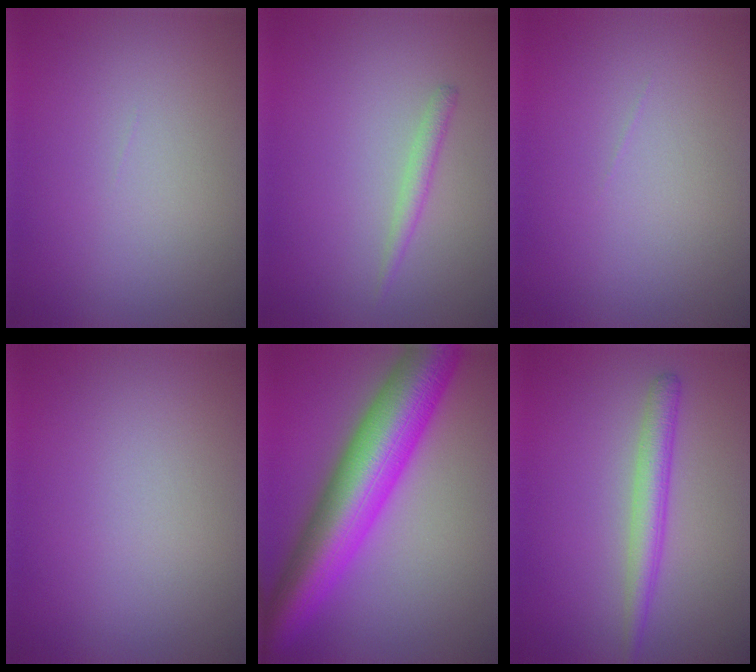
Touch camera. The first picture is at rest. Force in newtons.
{"total": 1.2, "press": 1.2, "slide": 0.1}
{"total": 0.0}
{"total": 0.0}
{"total": 11.1, "press": 11.1, "slide": 0.2}
{"total": 2.7, "press": 2.7, "slide": 0.1}